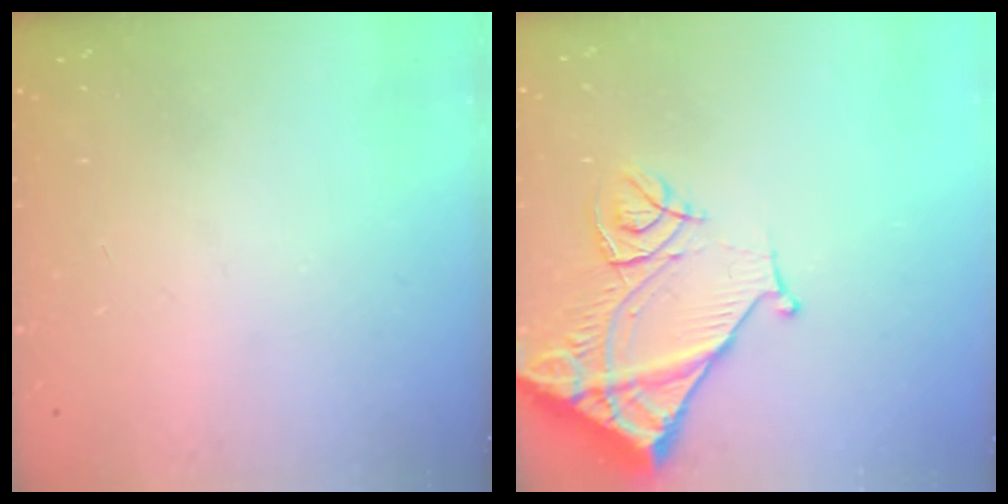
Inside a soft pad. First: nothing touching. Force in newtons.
{"total": 12.4, "press": 12.3, "slide": 1.6}